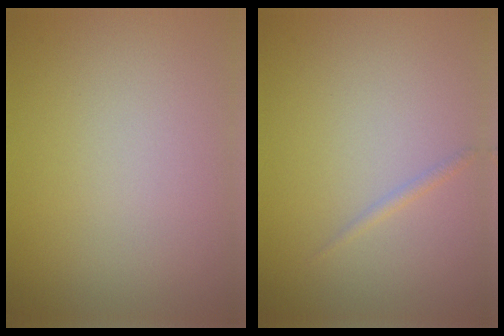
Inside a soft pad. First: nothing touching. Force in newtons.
{"total": 0.7, "press": 0.7, "slide": 0.0}